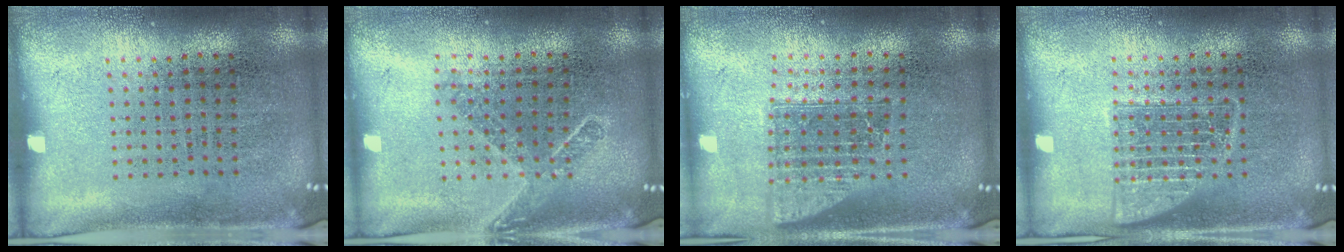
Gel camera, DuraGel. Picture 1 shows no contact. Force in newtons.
{"total": 1.6, "press": 1.2, "slide": 1.0}
{"total": 1.6, "press": 1.3, "slide": 1.0}
{"total": 2.3, "press": 2.3, "slide": 0.3}